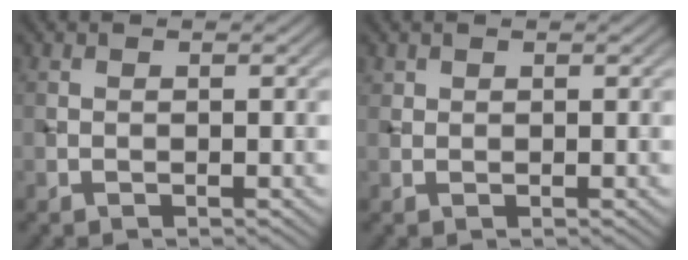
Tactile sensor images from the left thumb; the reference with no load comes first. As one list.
[{"total": 0.8, "force": [0.6, 0.5, 0.2], "torque": [-0.003, -0.002, 0.015]}]